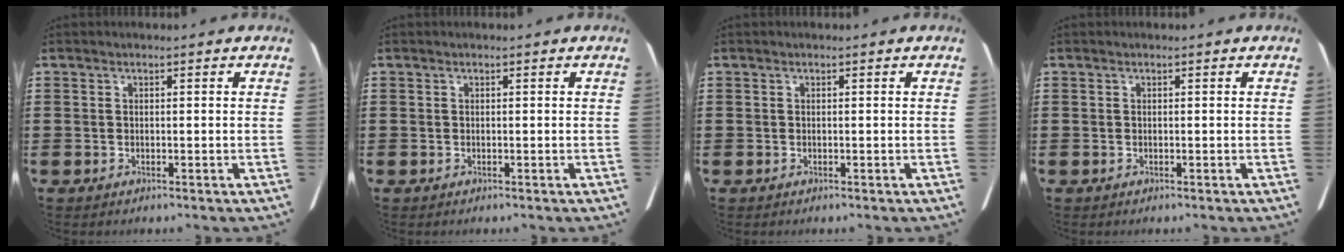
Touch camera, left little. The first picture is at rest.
{"total": 0.0}
{"total": 0.0}
{"total": 0.0}